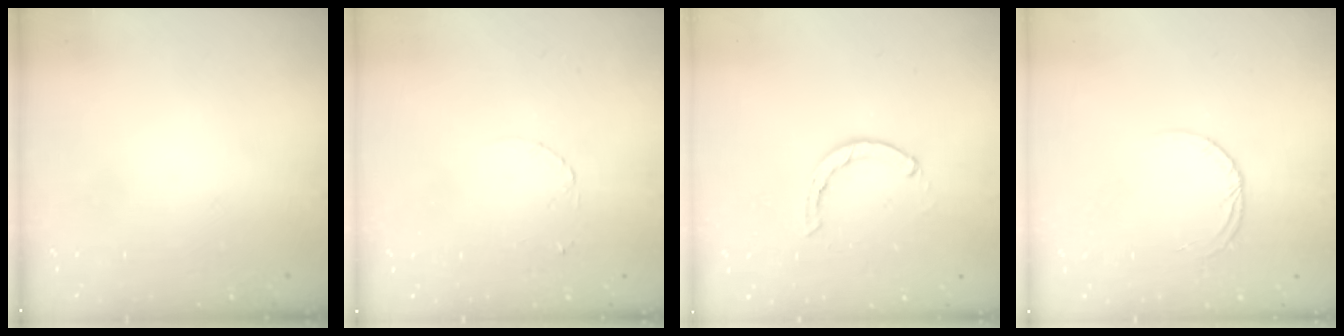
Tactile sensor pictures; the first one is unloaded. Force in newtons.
{"total": 1.6, "press": 1.6, "slide": 0.2}
{"total": 2.1, "press": 2.1, "slide": 0.3}
{"total": 3.2, "press": 3.2, "slide": 0.3}